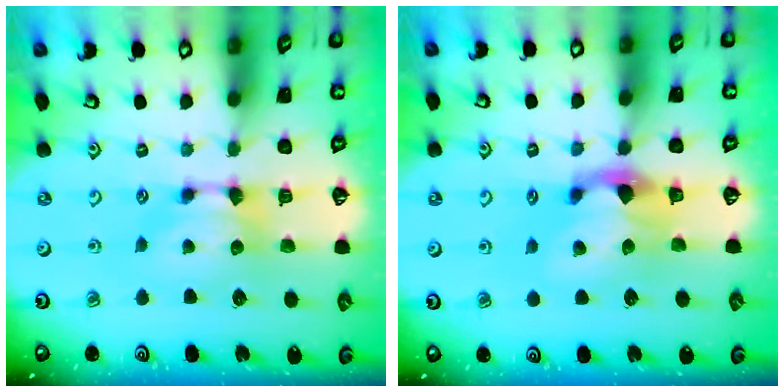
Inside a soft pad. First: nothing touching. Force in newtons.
{"total": 2.5, "press": 2.1, "slide": 1.4}